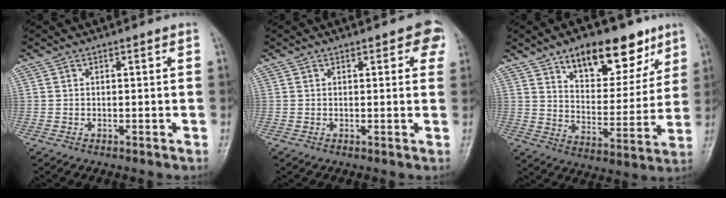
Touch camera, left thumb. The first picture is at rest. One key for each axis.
{"total": 3.9, "fx": 1.9, "fy": 1.9, "fz": 2.8, "tx": -0.006, "ty": -0.002, "tz": 0.013}
{"total": 17.3, "fx": 10.5, "fy": 8.7, "fz": 10.6, "tx": -0.095, "ty": -0.051, "tz": 0.164}